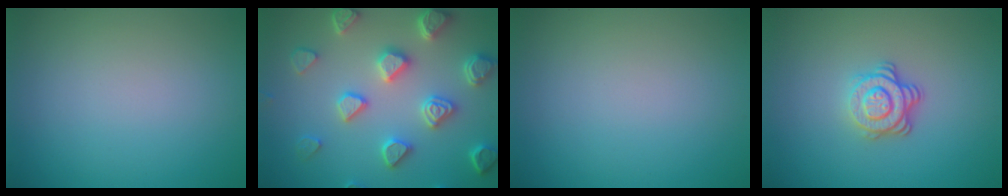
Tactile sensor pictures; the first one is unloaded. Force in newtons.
{"total": 5.5, "press": 5.0, "slide": 2.4}
{"total": 0.0}
{"total": 3.4, "press": 2.7, "slide": 2.1}